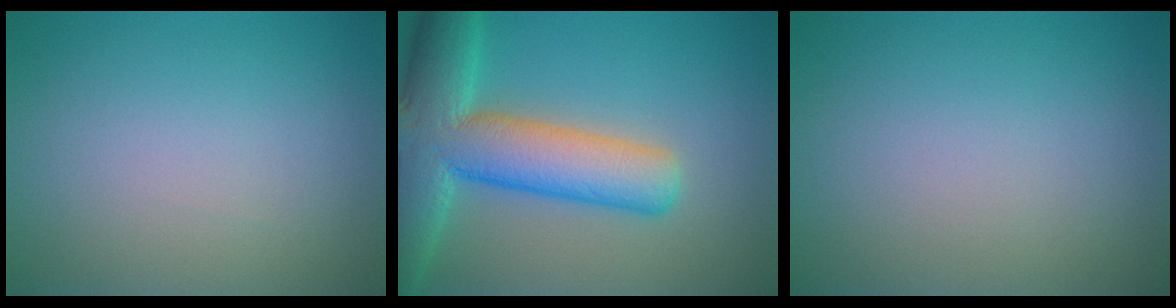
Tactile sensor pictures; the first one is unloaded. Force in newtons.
{"total": 10.6, "press": 10.6, "slide": 0.7}
{"total": 0.0}